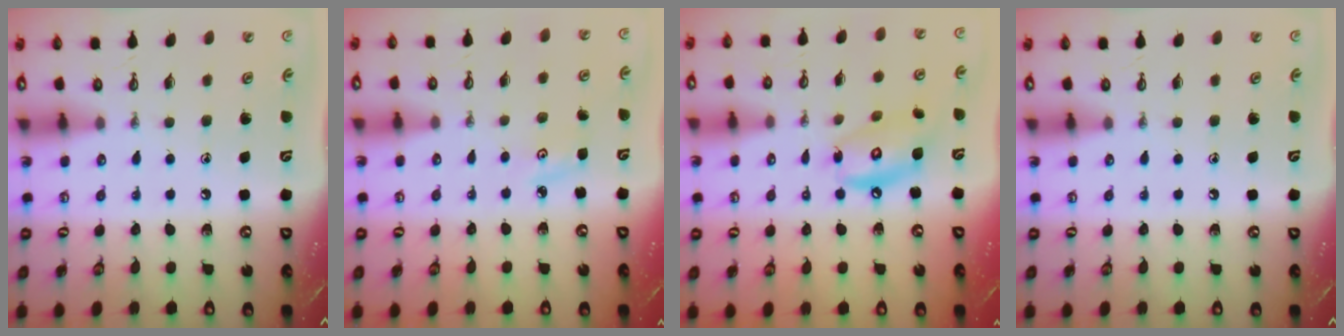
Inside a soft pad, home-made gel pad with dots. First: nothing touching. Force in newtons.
{"total": 3.0, "press": 2.9, "slide": 0.4}
{"total": 11.7, "press": 11.6, "slide": 0.9}
{"total": 0.0}